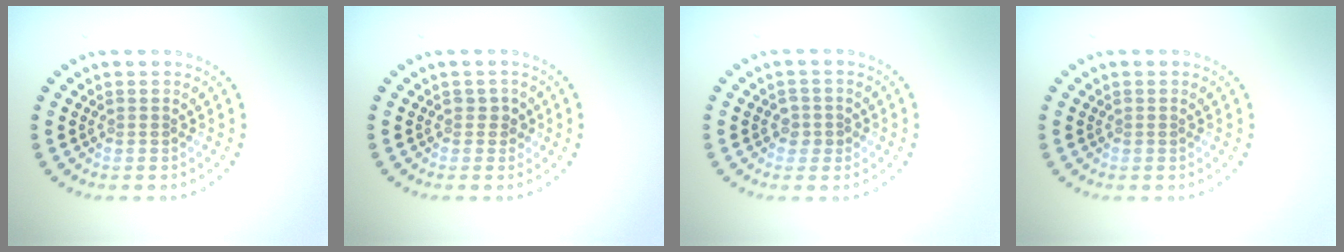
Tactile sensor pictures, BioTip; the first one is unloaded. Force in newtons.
{"total": 1.1, "press": 1.0, "slide": 0.5}
{"total": 1.3, "press": 1.2, "slide": 0.6}
{"total": 0.0}